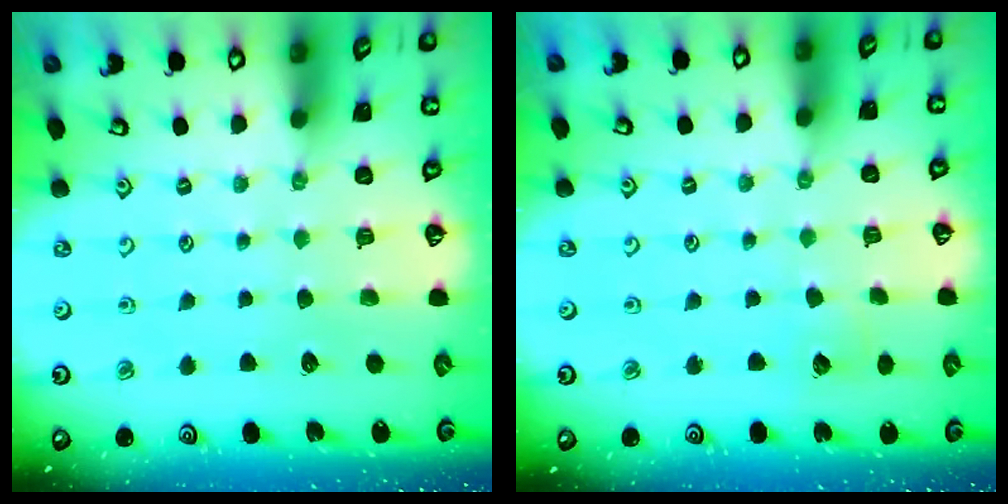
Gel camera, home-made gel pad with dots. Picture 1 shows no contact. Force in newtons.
{"total": 4.3, "press": 4.3, "slide": 0.5}